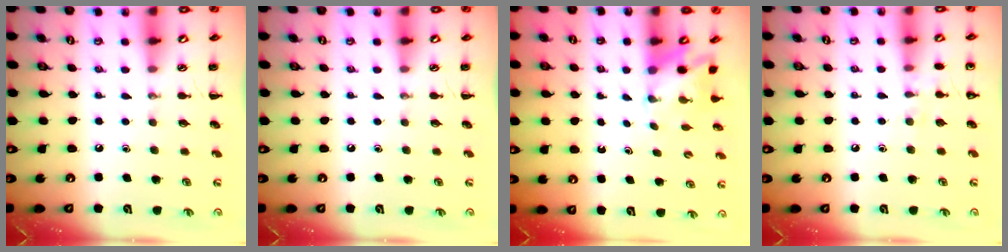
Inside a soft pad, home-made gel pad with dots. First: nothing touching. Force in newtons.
{"total": 0.0}
{"total": 2.6, "press": 2.4, "slide": 1.1}
{"total": 5.8, "press": 5.5, "slide": 1.7}